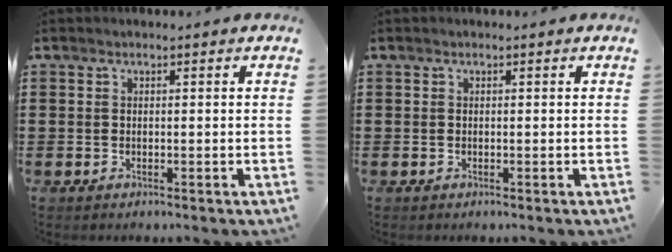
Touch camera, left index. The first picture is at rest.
{"total": 0.0}